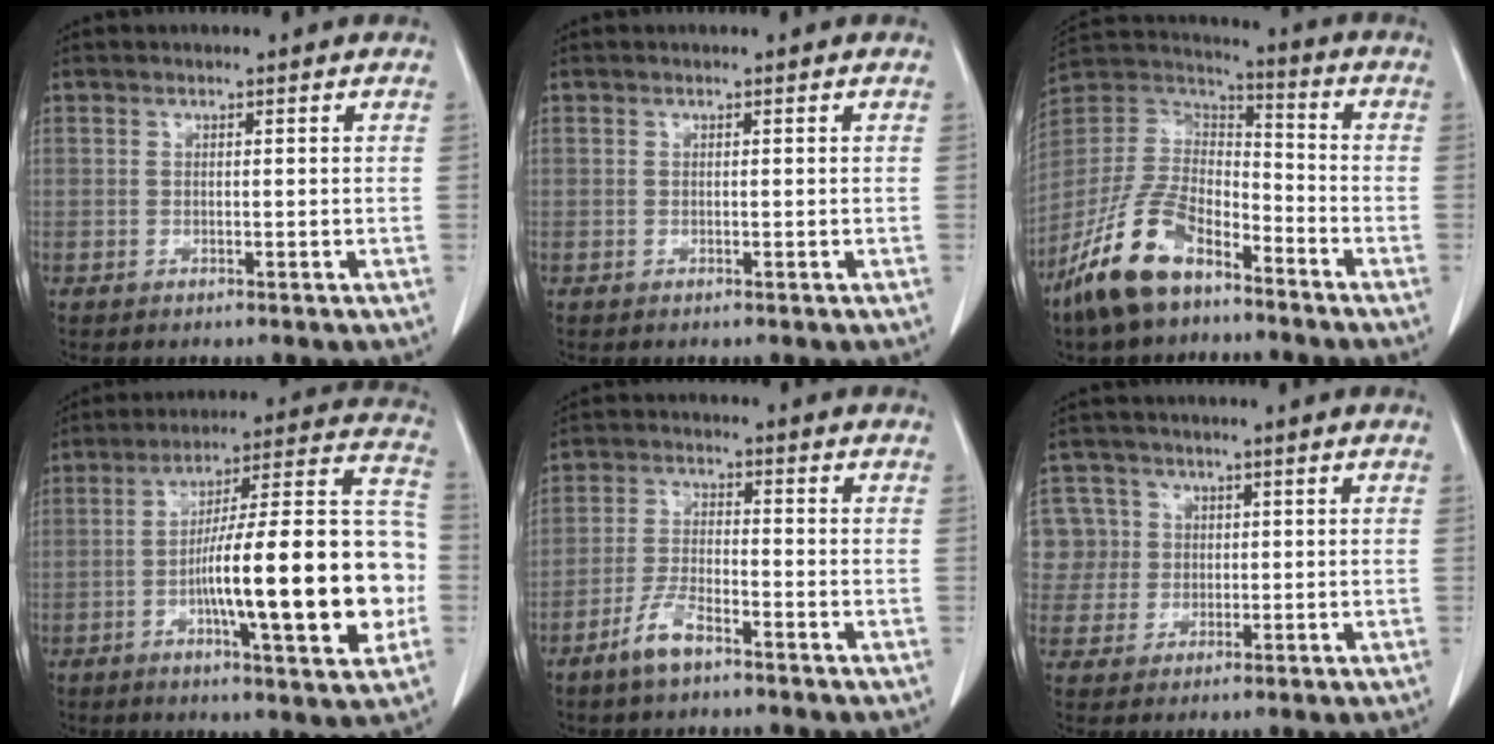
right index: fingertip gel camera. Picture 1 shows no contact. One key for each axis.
{"total": 0.0}
{"total": 15.4, "fx": -10.1, "fy": 6.8, "fz": 9.4, "tx": -0.203, "ty": 0.006, "tz": -0.199}
{"total": 23.0, "fx": -4.5, "fy": 3.3, "fz": 22.3, "tx": -0.289, "ty": 0.027, "tz": -0.066}
{"total": 5.3, "fx": -3.7, "fy": 1.4, "fz": 3.5, "tx": -0.077, "ty": -0.001, "tz": -0.073}
{"total": 8.2, "fx": 1.6, "fy": 8.0, "fz": 0.4, "tx": -0.014, "ty": 0.035, "tz": 0.042}